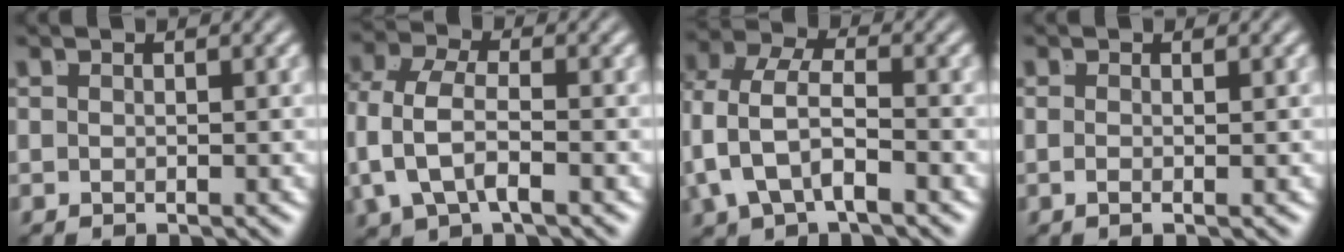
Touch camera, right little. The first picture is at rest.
{"total": 5.4, "force": [-0.6, 3.8, 3.8], "torque": [-0.103, -0.021, -0.002]}
{"total": 6.1, "force": [-0.6, 4.6, 4.0], "torque": [-0.109, -0.024, -0.003]}
{"total": 1.2, "force": [-0.3, -0.6, 1.0], "torque": [-0.015, -0.009, -0.001]}